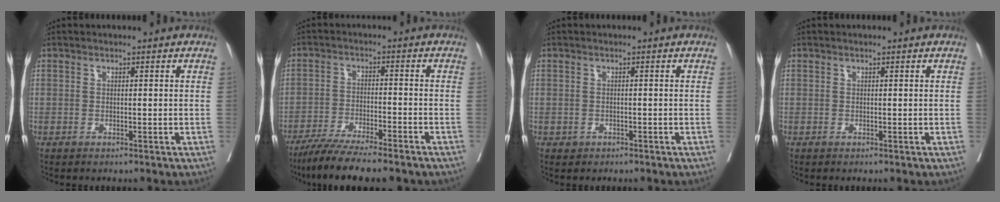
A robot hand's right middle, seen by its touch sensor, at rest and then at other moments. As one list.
[{"total": 10.7, "force": [-8.8, 0.7, 6.0], "torque": [-0.094, -0.025, -0.142]}, {"total": 0.9, "force": [-0.5, 0.8, 0.1], "torque": [-0.004, 0.003, -0.005]}, {"total": 0.0}]